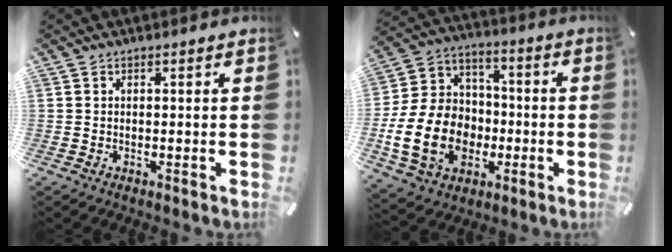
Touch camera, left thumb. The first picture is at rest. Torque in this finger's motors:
{"motor_torque": [0.25, 1.95, 1.64, -1.13, 0.29]}